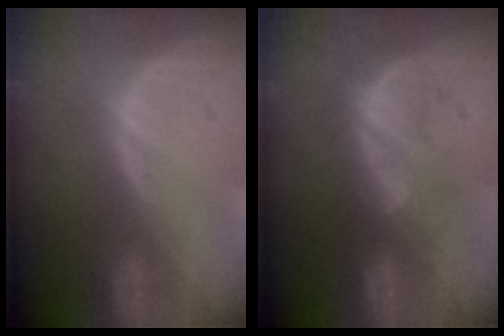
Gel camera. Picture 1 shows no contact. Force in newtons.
{"total": 7.7, "press": 7.5, "slide": 1.9}